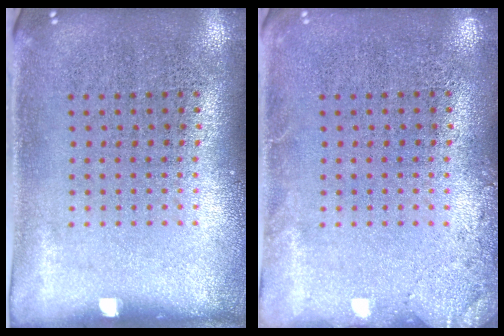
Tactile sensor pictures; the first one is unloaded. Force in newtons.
{"total": 1.4, "press": 1.4, "slide": 0.3}